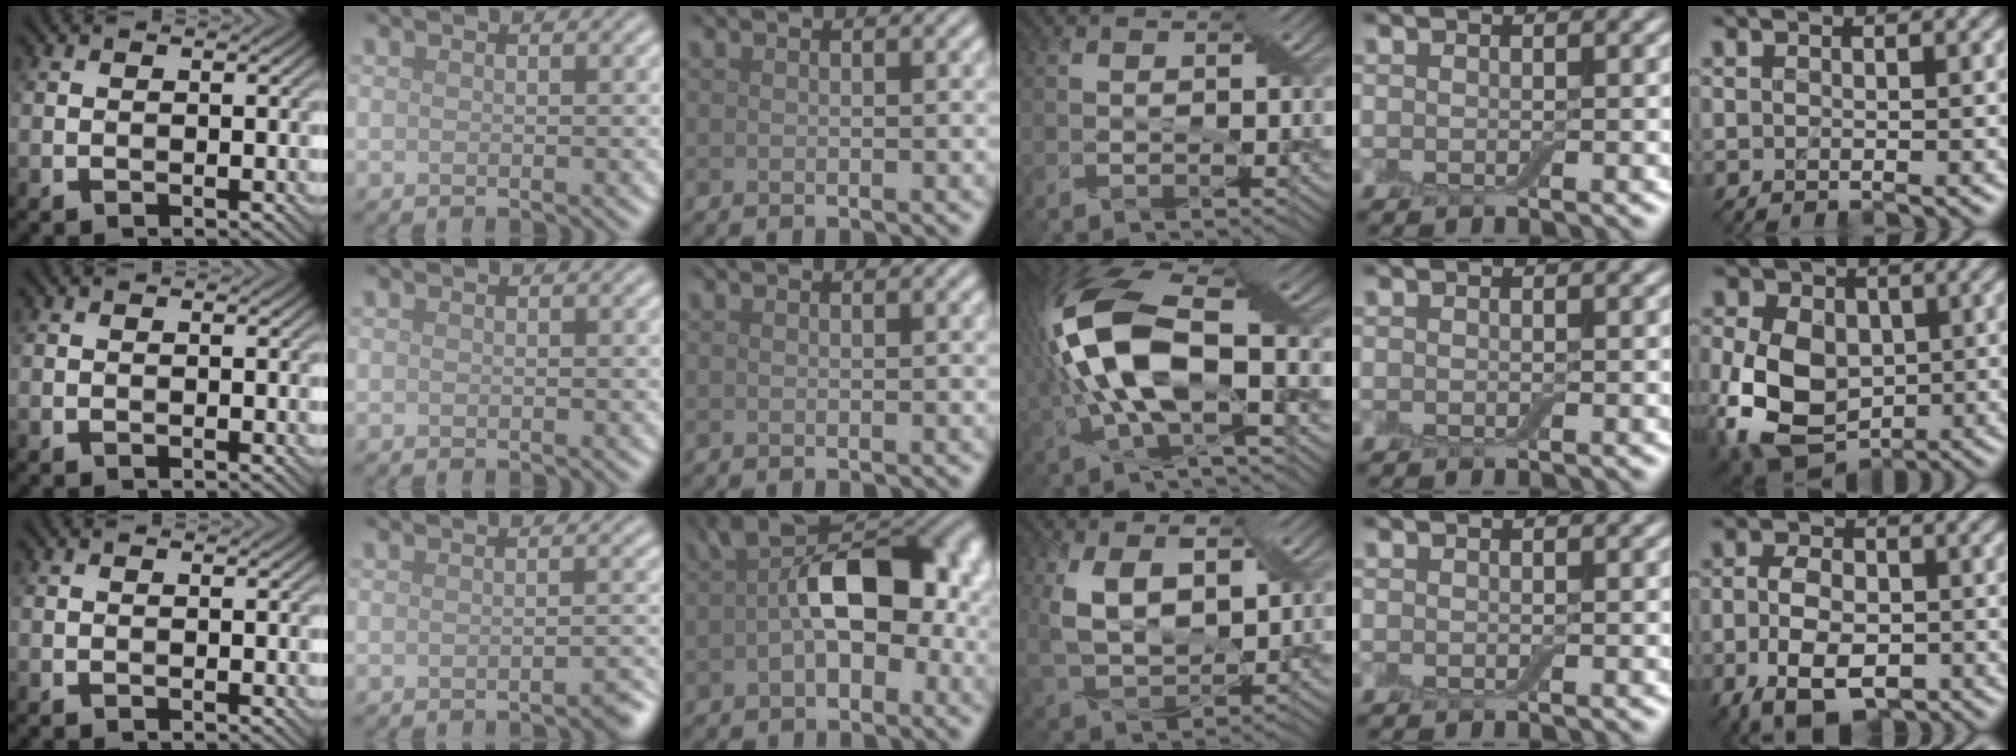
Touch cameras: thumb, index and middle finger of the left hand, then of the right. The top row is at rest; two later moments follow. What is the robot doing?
{"motion": "cut", "object": "aluminum foil"}